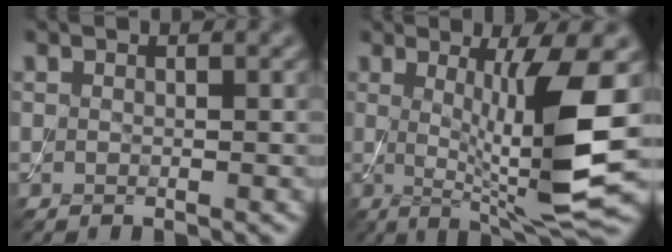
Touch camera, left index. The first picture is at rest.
{"total": 9.6, "force": [0.3, 1.5, 9.5], "torque": [-0.140, -0.014, 0.015]}